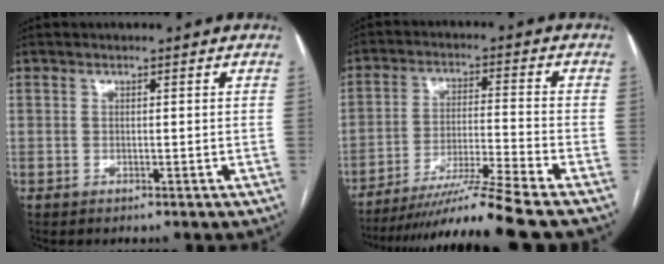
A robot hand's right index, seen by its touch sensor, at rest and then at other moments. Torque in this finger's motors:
{"motor_torque": [1.14, -1.00, 0.63, 0.13]}